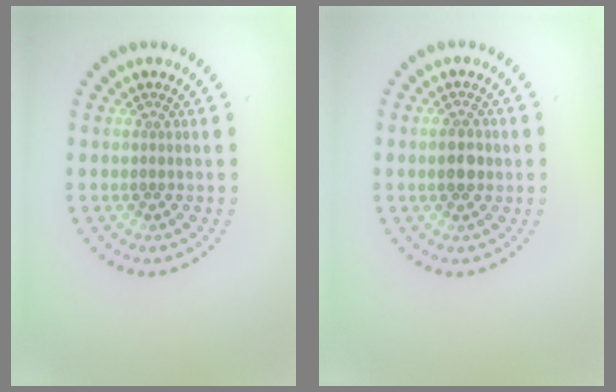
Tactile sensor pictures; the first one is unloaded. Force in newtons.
{"total": 2.3, "press": 2.3, "slide": 0.1}